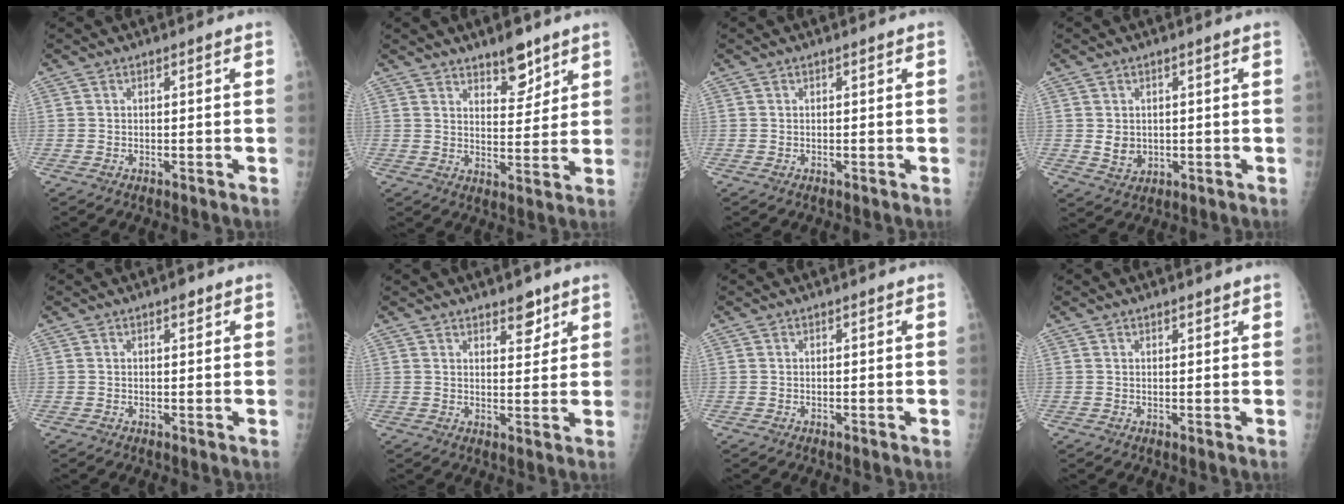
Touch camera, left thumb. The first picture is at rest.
{"total": 7.1, "force": [5.2, 3.0, 3.9], "torque": [-0.032, -0.037, 0.080]}
{"total": 0.0}
{"total": 3.7, "force": [0.2, 3.1, 2.1], "torque": [-0.022, -0.006, 0.015]}
{"total": 1.3, "force": [0.8, 0.6, 0.8], "torque": [-0.006, -0.002, 0.010]}
{"total": 4.4, "force": [3.0, 2.0, 2.4], "torque": [-0.013, -0.020, 0.044]}
{"total": 0.0}
{"total": 1.2, "force": [1.0, 0.5, 0.6], "torque": [-0.005, -0.005, 0.014]}